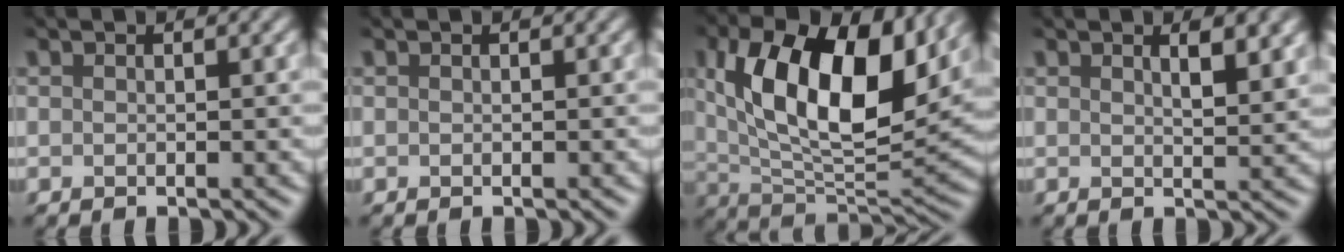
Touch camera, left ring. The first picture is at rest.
{"total": 0.0}
{"total": 12.3, "force": [3.7, 6.2, 10.0], "torque": [-0.175, -0.006, 0.069]}
{"total": 2.3, "force": [1.4, 0.6, 1.8], "torque": [-0.023, -0.002, 0.023]}